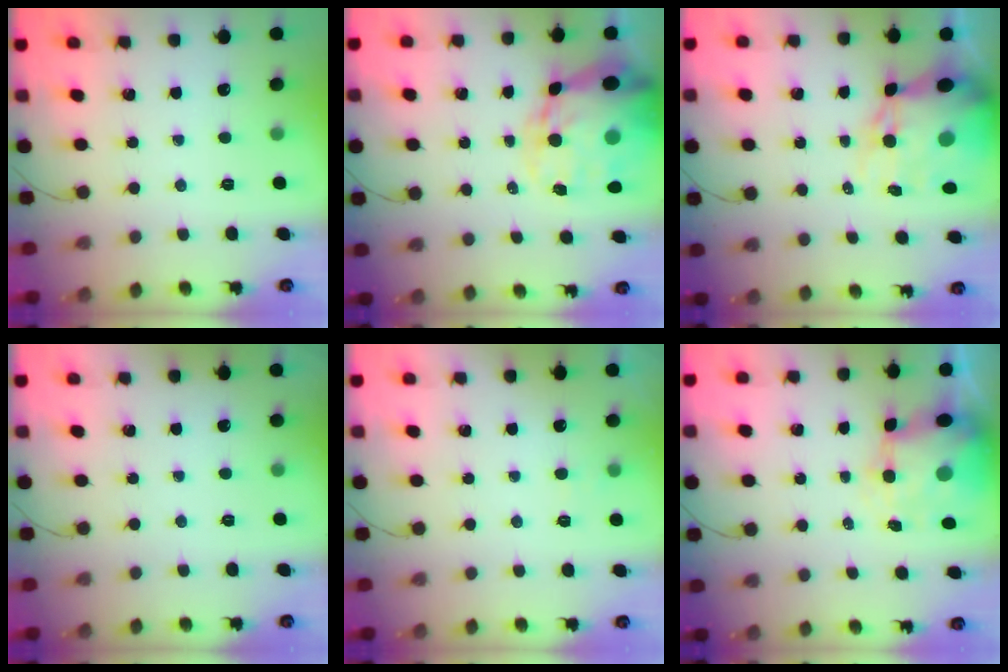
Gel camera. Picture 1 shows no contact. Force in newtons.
{"total": 22.2, "press": 21.4, "slide": 5.9}
{"total": 15.6, "press": 15.2, "slide": 3.7}
{"total": 1.8, "press": 1.7, "slide": 0.3}
{"total": 2.3, "press": 2.0, "slide": 1.2}
{"total": 8.1, "press": 7.9, "slide": 1.9}